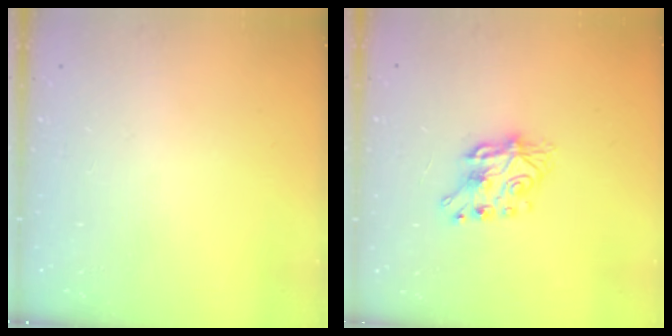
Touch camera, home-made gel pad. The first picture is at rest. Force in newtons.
{"total": 7.1, "press": 7.1, "slide": 0.2}